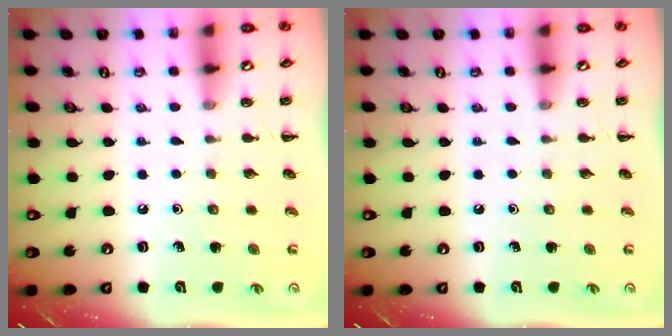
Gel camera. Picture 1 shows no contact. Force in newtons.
{"total": 0.0}